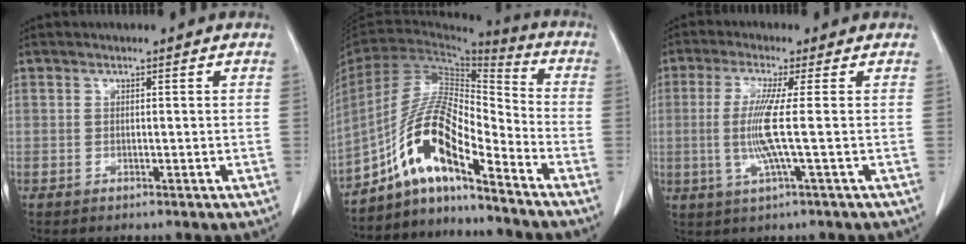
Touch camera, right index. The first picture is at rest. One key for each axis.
{"total": 12.9, "fx": -8.4, "fy": 2.3, "fz": 9.5, "tx": -0.184, "ty": 0.021, "tz": -0.155}
{"total": 6.6, "fx": -0.4, "fy": -1.0, "fz": 6.5, "tx": -0.144, "ty": -0.009, "tz": -0.011}